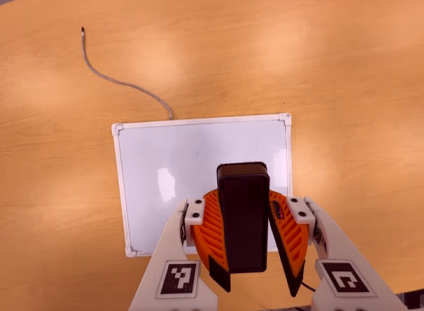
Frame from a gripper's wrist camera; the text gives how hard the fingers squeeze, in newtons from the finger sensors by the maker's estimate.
{"total": 9.8, "left": 10.2, "right": 9.4}